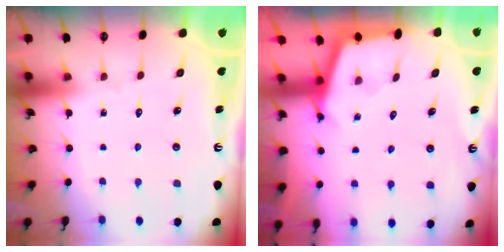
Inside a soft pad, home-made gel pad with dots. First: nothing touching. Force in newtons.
{"total": 2.4, "press": 2.4, "slide": 0.2}